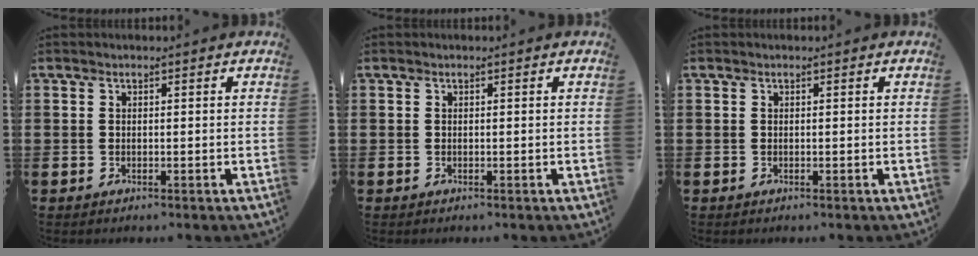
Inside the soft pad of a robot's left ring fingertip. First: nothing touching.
{"total": 0.0}
{"total": 0.0}